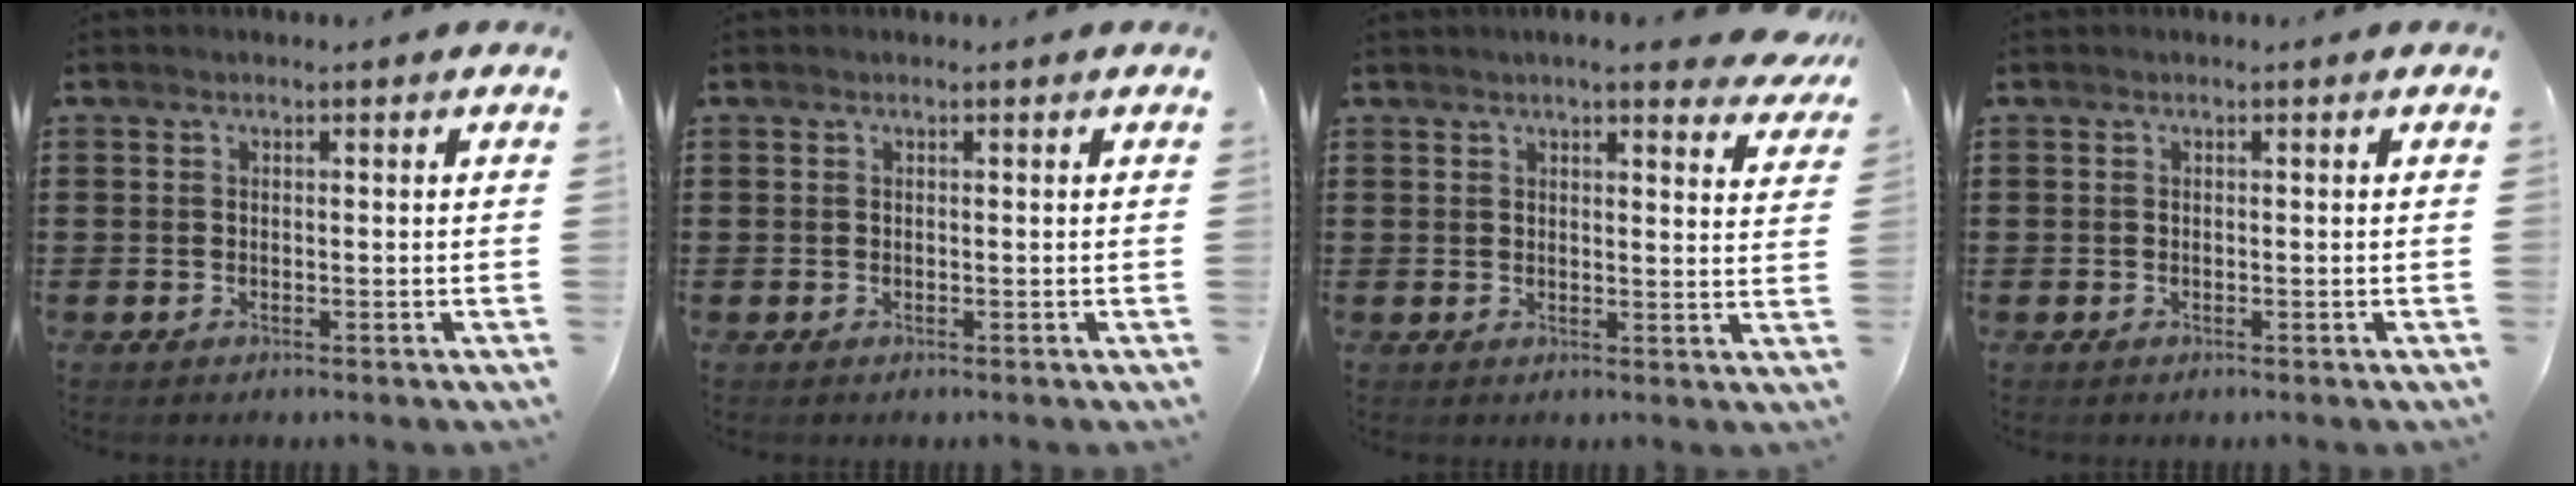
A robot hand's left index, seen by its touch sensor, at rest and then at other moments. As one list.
[{"total": 0.0}, {"total": 4.9, "force": [4.3, 0.0, 2.3], "torque": [-0.050, -0.011, 0.075]}, {"total": 0.0}]